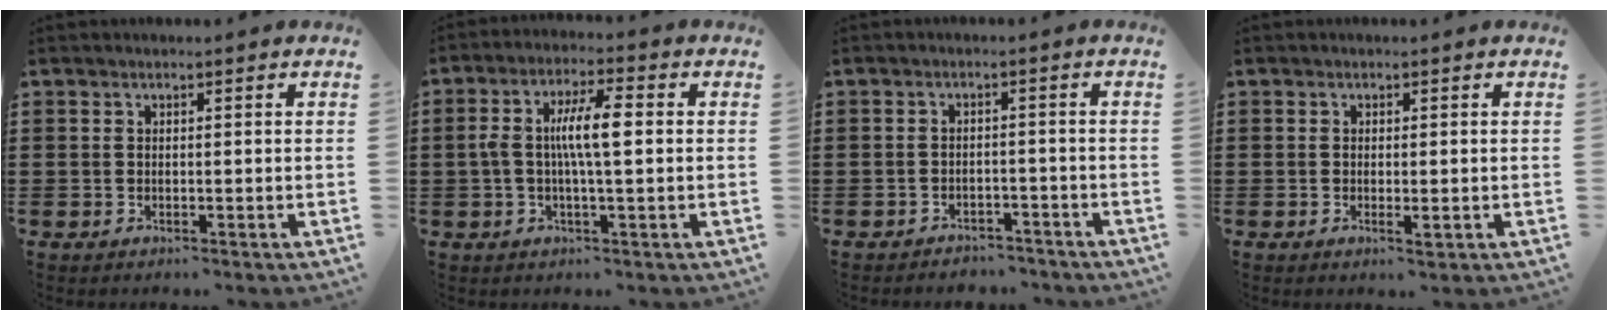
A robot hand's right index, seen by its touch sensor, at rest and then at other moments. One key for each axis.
{"total": 7.1, "fx": 0.3, "fy": 1.6, "fz": 6.9, "tx": -0.141, "ty": -0.001, "tz": -0.002}
{"total": 2.4, "fx": -2.3, "fy": 0.4, "fz": 0.0, "tx": -0.008, "ty": 0.000, "tz": -0.050}
{"total": 1.5, "fx": -0.2, "fy": 0.3, "fz": 1.5, "tx": -0.034, "ty": -0.007, "tz": -0.004}